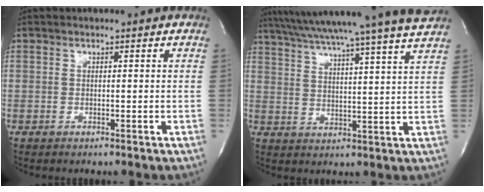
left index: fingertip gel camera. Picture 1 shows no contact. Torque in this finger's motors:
{"motor_torque": [0.31, -0.36, 0.76, 0.21]}